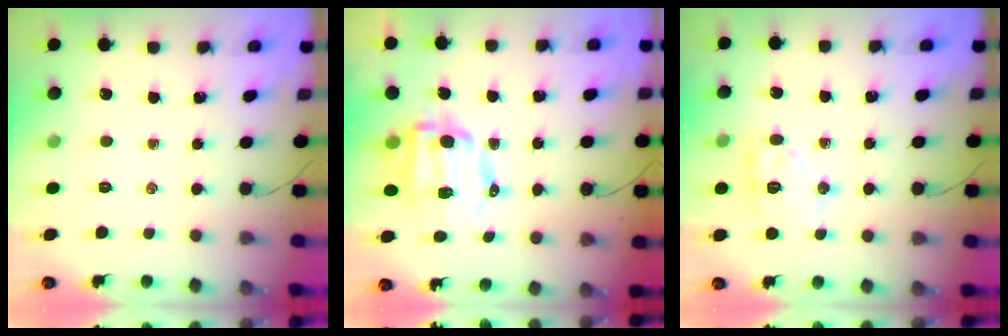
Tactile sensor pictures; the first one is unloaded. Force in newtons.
{"total": 10.3, "press": 10.1, "slide": 2.3}
{"total": 10.9, "press": 10.9, "slide": 0.6}